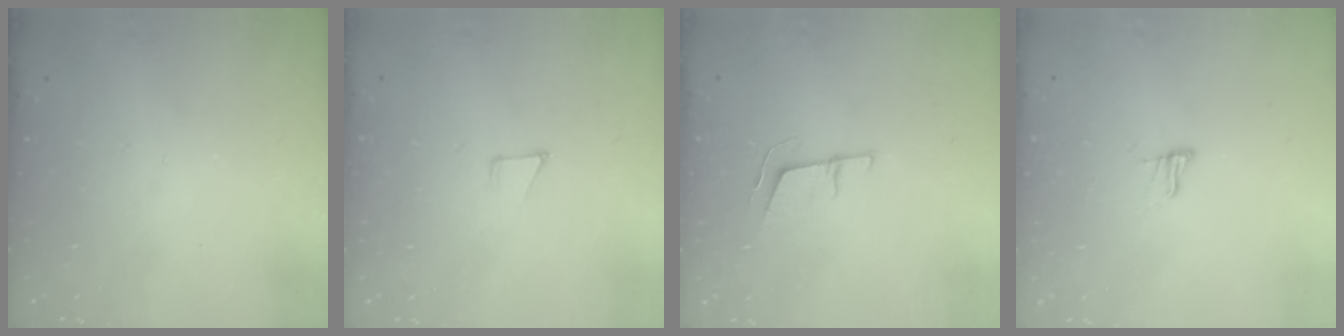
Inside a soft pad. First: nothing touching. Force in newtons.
{"total": 2.8, "press": 2.8, "slide": 0.2}
{"total": 6.1, "press": 6.1, "slide": 1.0}
{"total": 7.4, "press": 7.4, "slide": 0.8}